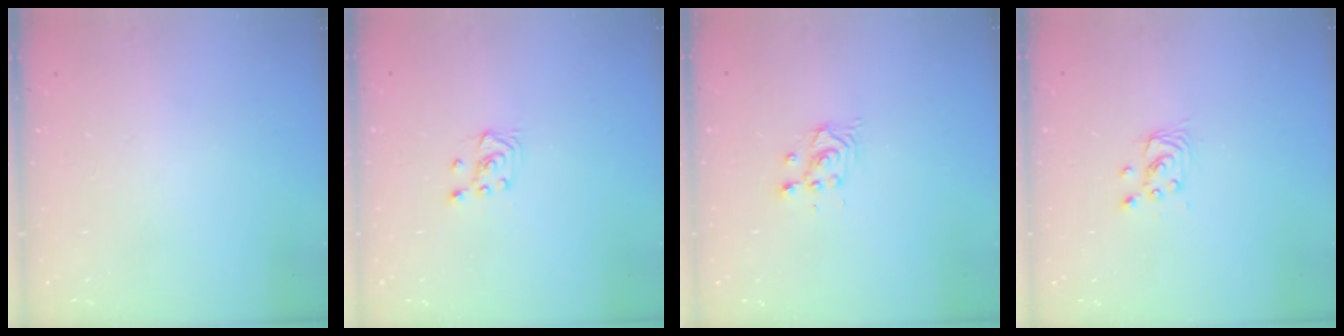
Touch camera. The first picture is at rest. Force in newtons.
{"total": 3.9, "press": 3.8, "slide": 0.7}
{"total": 2.8, "press": 2.8, "slide": 0.1}
{"total": 2.8, "press": 2.8, "slide": 0.2}